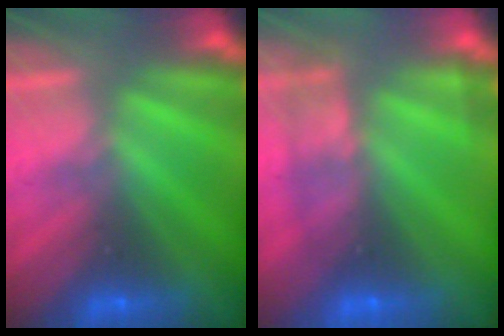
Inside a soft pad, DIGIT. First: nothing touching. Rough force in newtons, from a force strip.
{"total": 2.4}